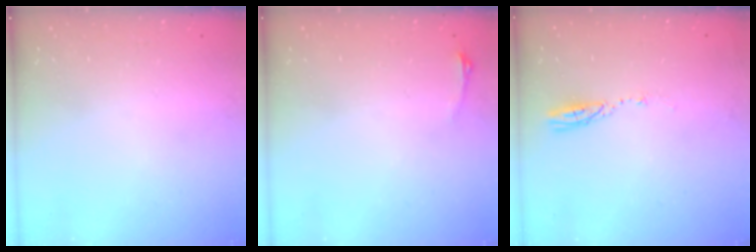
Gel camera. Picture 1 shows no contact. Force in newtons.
{"total": 2.9, "press": 2.6, "slide": 1.5}
{"total": 3.5, "press": 3.5, "slide": 0.1}